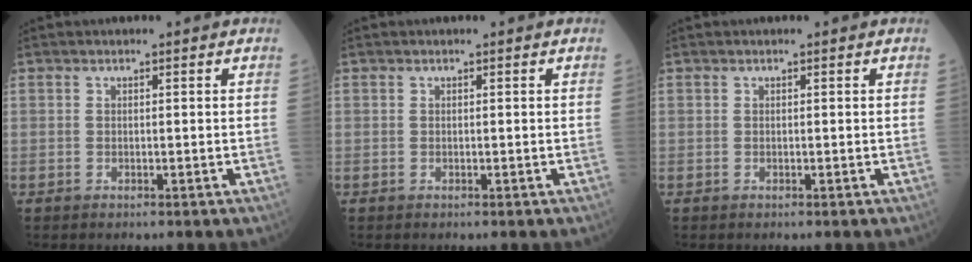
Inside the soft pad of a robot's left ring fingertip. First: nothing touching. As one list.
[{"total": 0.0}, {"total": 0.0}]